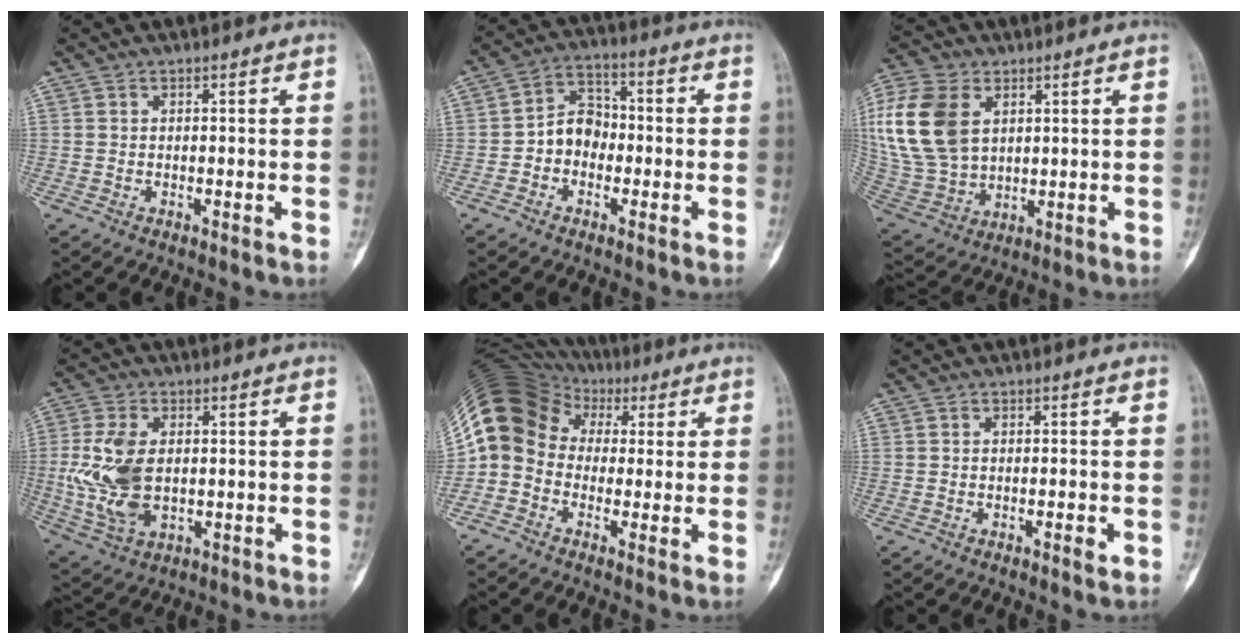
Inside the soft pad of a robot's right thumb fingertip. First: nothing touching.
{"total": 7.0, "force": [-1.5, 5.6, 3.8], "torque": [-0.038, 0.031, -0.042]}
{"total": 19.6, "force": [5.2, 13.5, 13.2], "torque": [-0.292, -0.012, 0.110]}
{"total": 12.2, "force": [0.1, 7.4, 9.7], "torque": [-0.207, -0.004, 0.014]}
{"total": 14.1, "force": [1.4, 12.1, 7.0], "torque": [-0.127, 0.061, 0.018]}
{"total": 2.0, "force": [-0.8, 0.5, 1.7], "torque": [-0.030, 0.000, -0.011]}